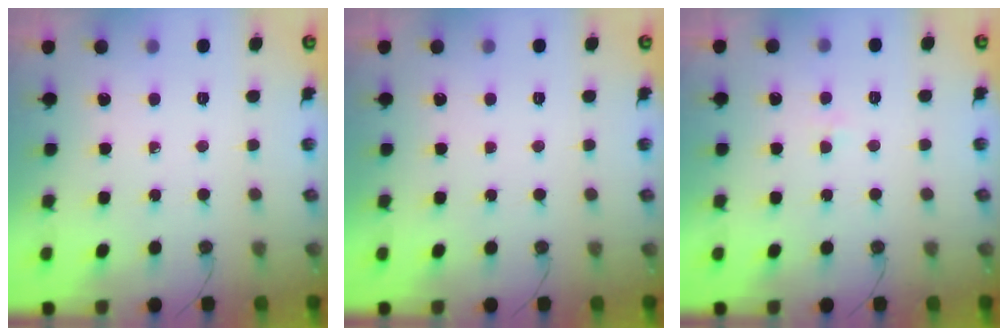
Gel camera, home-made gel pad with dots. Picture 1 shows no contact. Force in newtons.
{"total": 0.0}
{"total": 2.1, "press": 1.6, "slide": 1.2}